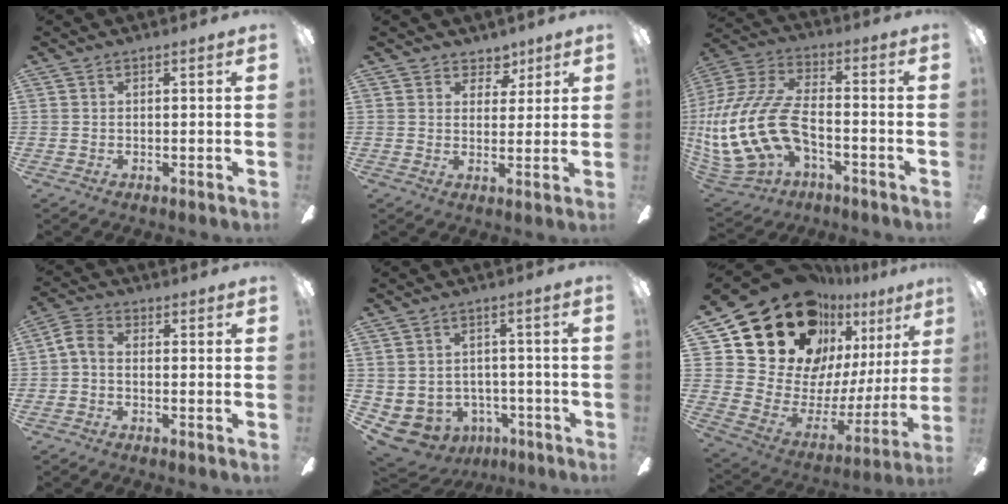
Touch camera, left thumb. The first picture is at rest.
{"total": 5.0, "force": [3.4, 3.6, 0.7], "torque": [-0.007, -0.014, 0.060]}
{"total": 20.5, "force": [-4.5, 12.3, 15.8], "torque": [-0.360, 0.019, -0.078]}
{"total": 4.9, "force": [-0.4, 3.0, 3.9], "torque": [-0.091, 0.009, -0.010]}
{"total": 5.3, "force": [-2.8, 4.3, 1.2], "torque": [-0.050, 0.011, -0.050]}
{"total": 24.6, "force": [17.1, 14.2, 10.6], "torque": [-0.201, -0.127, 0.329]}